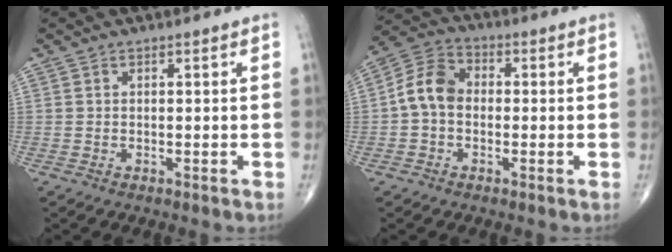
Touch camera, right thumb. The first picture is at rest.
{"total": 7.7, "force": [-0.6, 5.8, 5.1], "torque": [-0.086, 0.026, -0.027]}